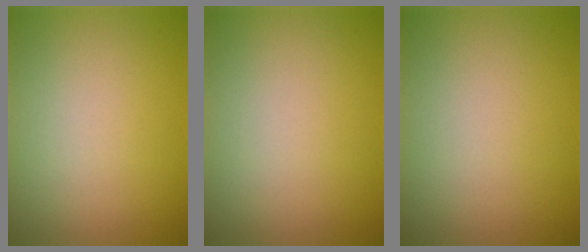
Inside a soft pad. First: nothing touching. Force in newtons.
{"total": 0.0}
{"total": 0.0}